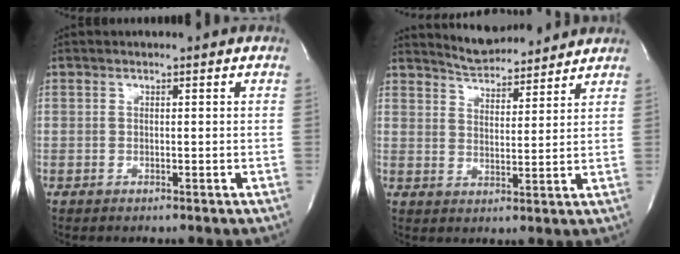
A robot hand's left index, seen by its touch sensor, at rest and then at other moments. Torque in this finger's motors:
{"motor_torque": [0.00, -0.12, 0.10, 0.03]}